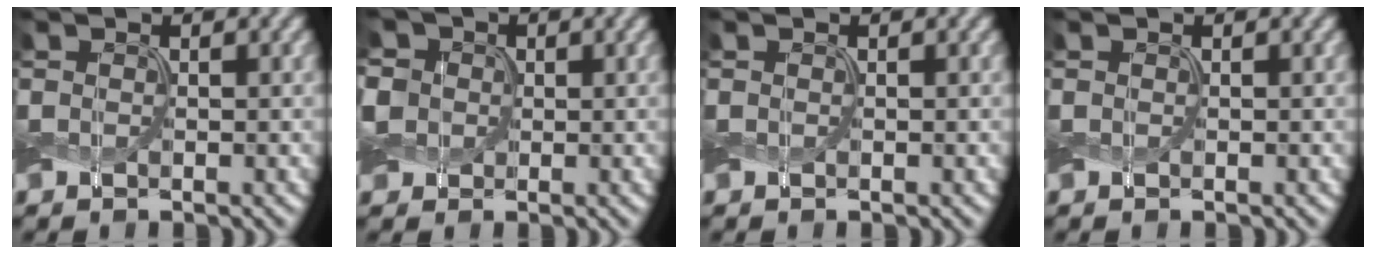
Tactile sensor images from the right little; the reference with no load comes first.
{"total": 5.7, "force": [2.3, 4.7, 2.3], "torque": [-0.072, 0.017, 0.025]}
{"total": 0.0}
{"total": 0.0}